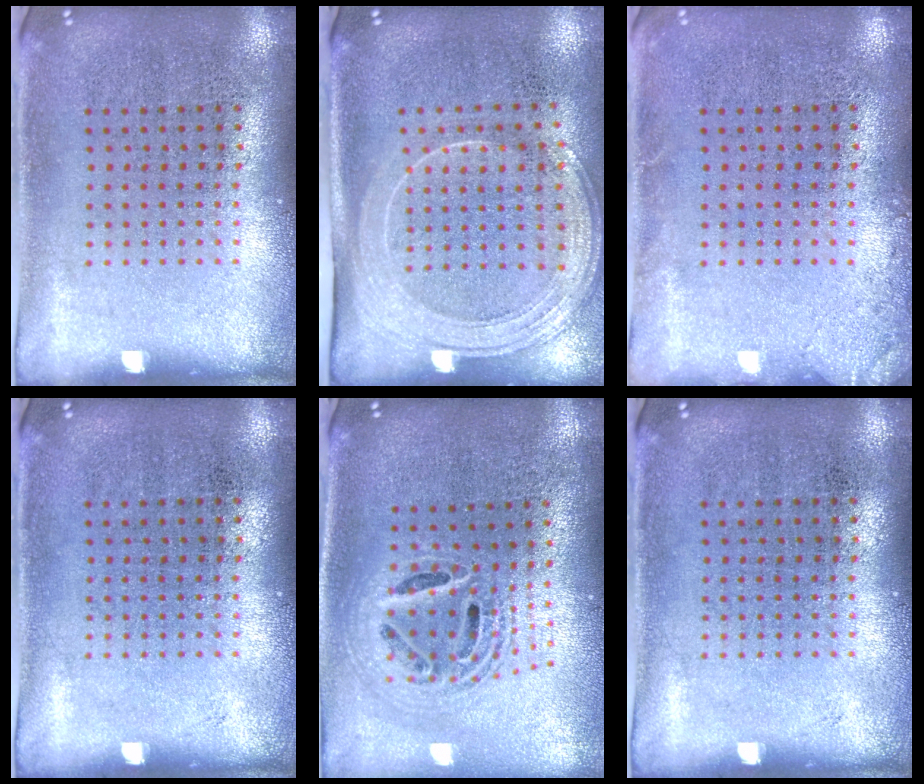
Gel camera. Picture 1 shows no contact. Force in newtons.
{"total": 2.0, "press": 1.8, "slide": 1.0}
{"total": 1.3, "press": 1.3, "slide": 0.2}
{"total": 0.0}
{"total": 2.1, "press": 1.7, "slide": 1.2}
{"total": 0.0}